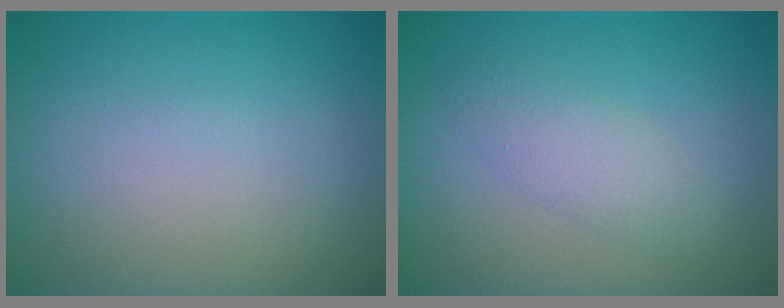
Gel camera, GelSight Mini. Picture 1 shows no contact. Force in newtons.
{"total": 2.3, "press": 2.3, "slide": 0.1}